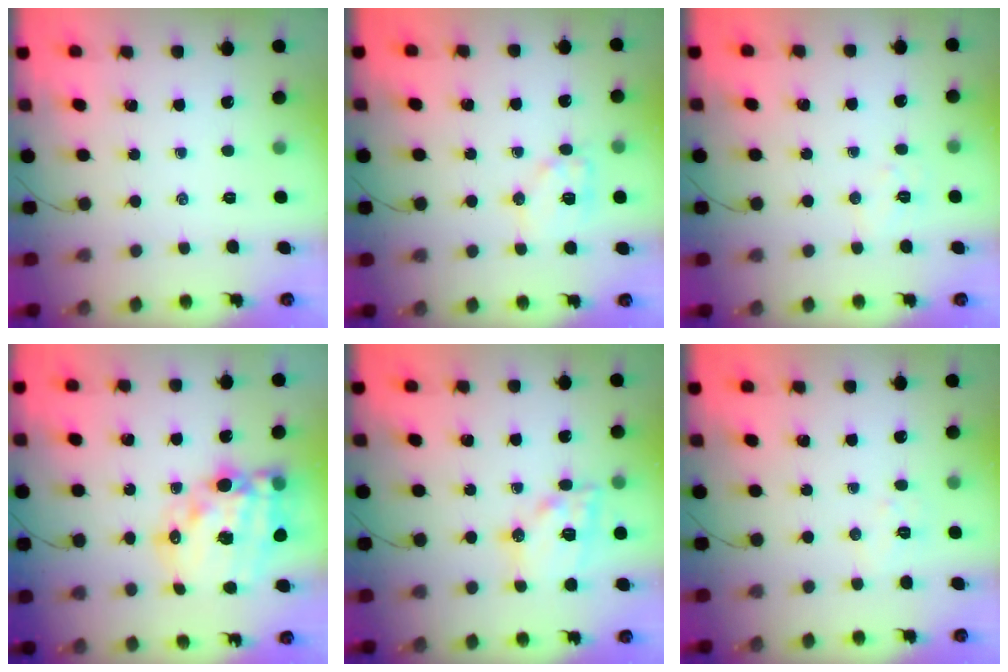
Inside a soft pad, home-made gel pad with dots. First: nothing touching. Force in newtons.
{"total": 9.8, "press": 9.7, "slide": 0.9}
{"total": 5.4, "press": 5.3, "slide": 1.1}
{"total": 20.4, "press": 19.9, "slide": 4.4}
{"total": 15.0, "press": 14.8, "slide": 2.2}
{"total": 4.8, "press": 4.8, "slide": 0.9}